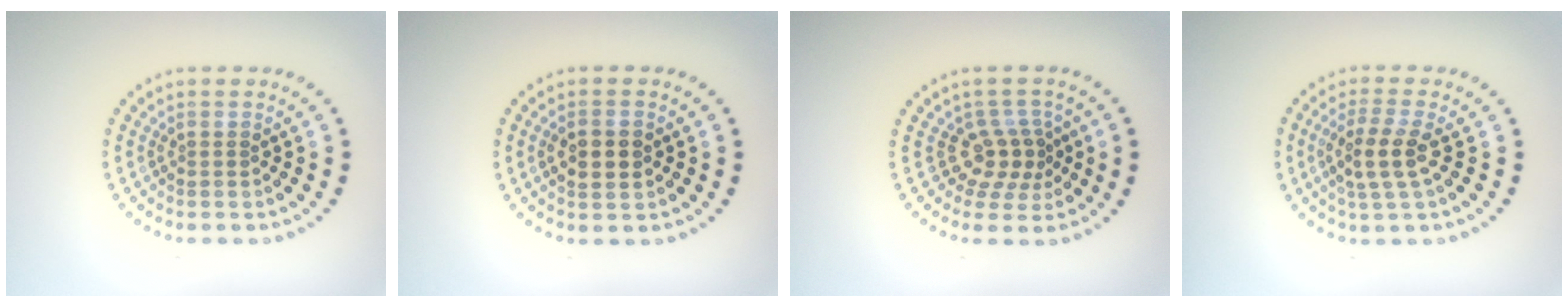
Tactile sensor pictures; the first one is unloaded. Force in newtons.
{"total": 2.5, "press": 2.5, "slide": 0.2}
{"total": 3.0, "press": 2.3, "slide": 1.9}
{"total": 3.2, "press": 2.9, "slide": 1.3}